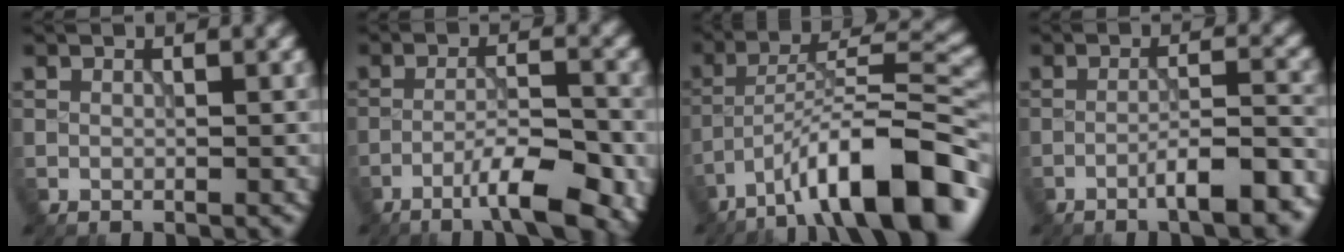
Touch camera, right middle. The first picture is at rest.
{"total": 6.7, "force": [-4.0, 1.3, 5.2], "torque": [-0.087, 0.006, -0.064]}
{"total": 12.9, "force": [-8.2, 3.3, 9.4], "torque": [-0.137, 0.021, -0.141]}
{"total": 6.5, "force": [-3.8, 1.4, 5.1], "torque": [-0.065, 0.012, -0.060]}